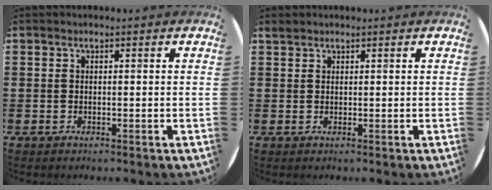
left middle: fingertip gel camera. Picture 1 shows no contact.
{"total": 0.8, "force": [0.7, 0.2, -0.1], "torque": [0.001, 0.002, 0.015]}